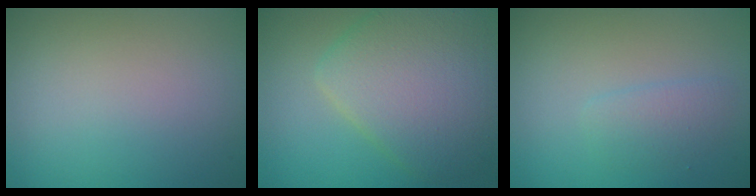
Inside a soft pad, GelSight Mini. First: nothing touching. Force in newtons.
{"total": 8.0, "press": 8.0, "slide": 0.3}
{"total": 1.5, "press": 1.5, "slide": 0.0}